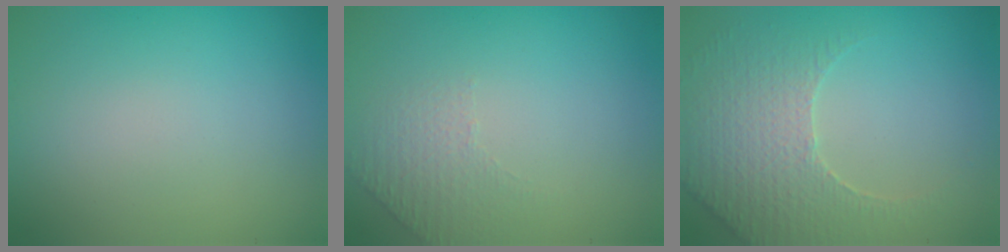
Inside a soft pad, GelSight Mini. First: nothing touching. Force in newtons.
{"total": 1.3, "press": 0.8, "slide": 1.1}
{"total": 3.8, "press": 3.7, "slide": 0.9}